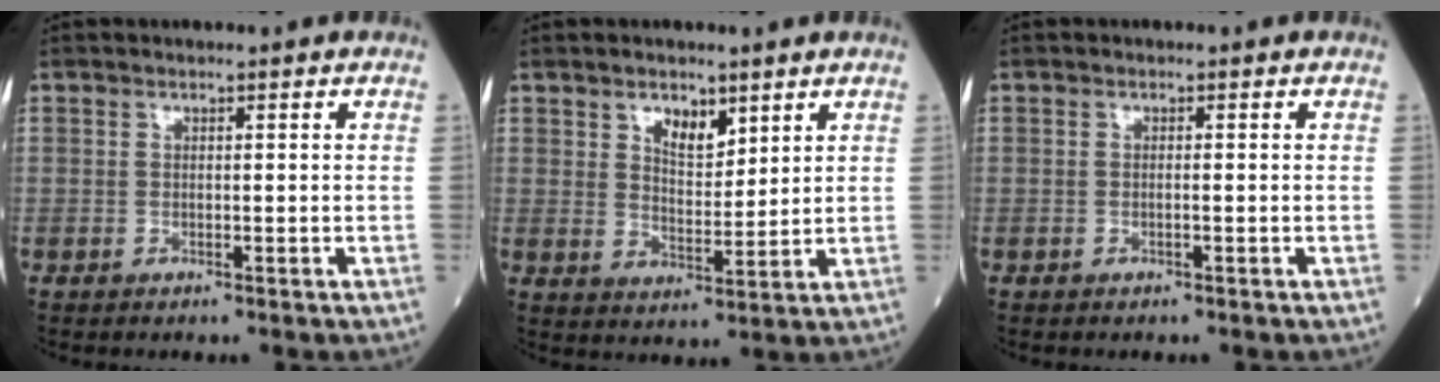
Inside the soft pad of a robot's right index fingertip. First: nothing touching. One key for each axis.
{"total": 4.9, "fx": 3.0, "fy": 2.3, "fz": 3.1, "tx": -0.054, "ty": -0.002, "tz": 0.054}
{"total": 0.5, "fx": -0.1, "fy": -0.1, "fz": 0.5, "tx": -0.011, "ty": 0.000, "tz": -0.002}